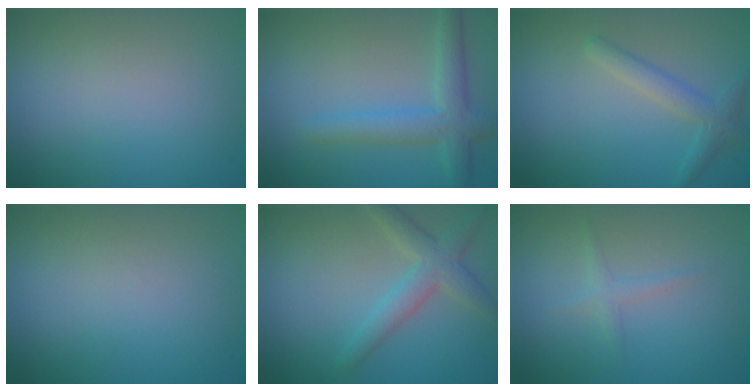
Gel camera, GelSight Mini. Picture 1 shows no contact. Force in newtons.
{"total": 2.9, "press": 2.9, "slide": 0.1}
{"total": 2.4, "press": 2.4, "slide": 0.2}
{"total": 0.0}
{"total": 3.5, "press": 3.5, "slide": 0.2}
{"total": 1.2, "press": 1.2, "slide": 0.1}